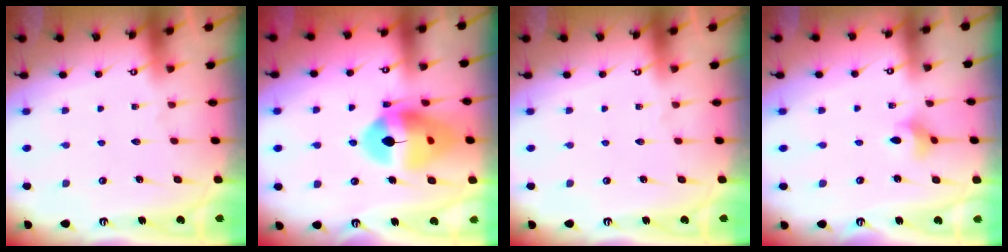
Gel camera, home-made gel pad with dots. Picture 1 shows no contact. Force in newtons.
{"total": 15.4, "press": 15.3, "slide": 1.7}
{"total": 0.0}
{"total": 3.7, "press": 3.7, "slide": 0.6}